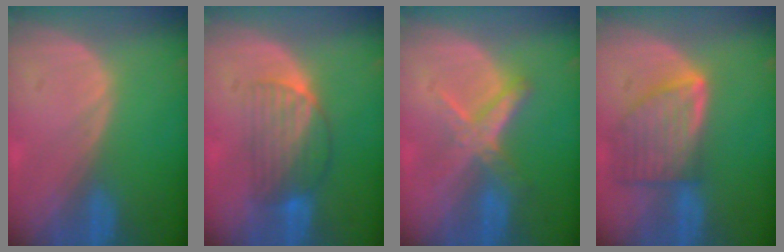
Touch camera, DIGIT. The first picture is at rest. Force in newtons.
{"total": 6.5, "press": 5.9, "slide": 2.6}
{"total": 6.2, "press": 5.5, "slide": 2.7}
{"total": 8.1, "press": 7.2, "slide": 3.6}